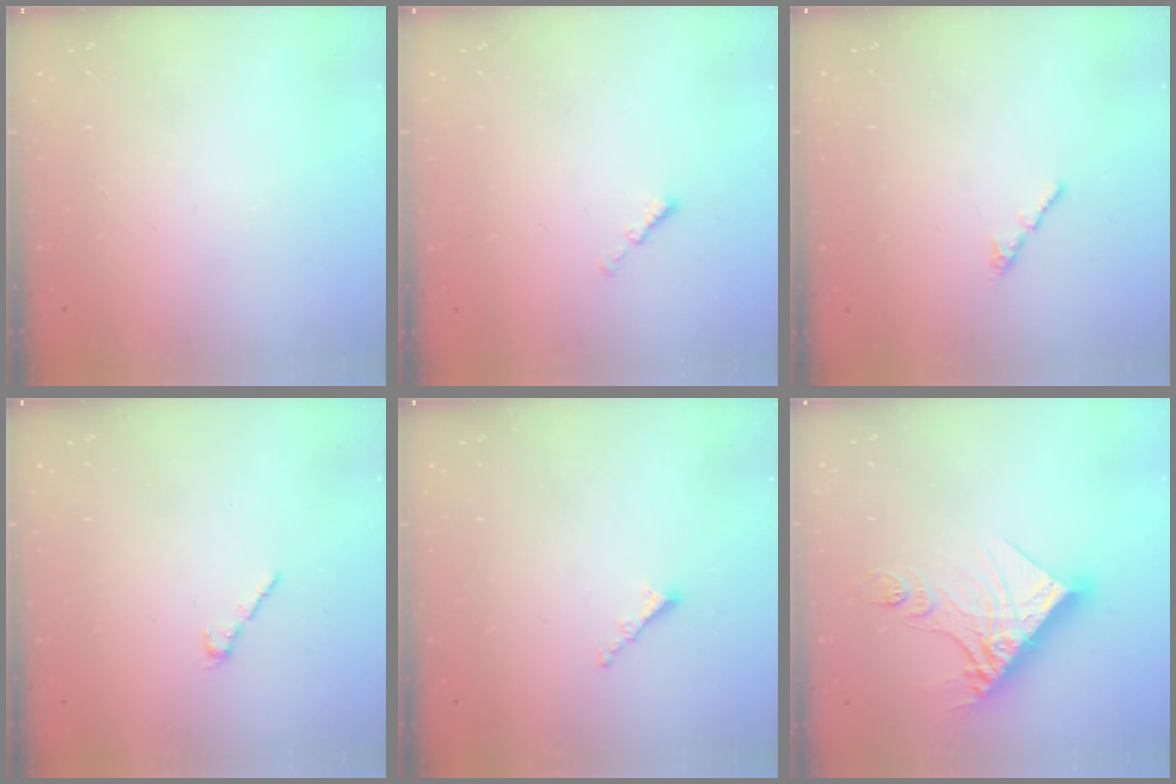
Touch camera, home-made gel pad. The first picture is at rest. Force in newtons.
{"total": 0.0}
{"total": 0.7, "press": 0.6, "slide": 0.4}
{"total": 2.5, "press": 2.4, "slide": 0.7}
{"total": 1.2, "press": 1.1, "slide": 0.5}
{"total": 15.5, "press": 15.4, "slide": 1.4}